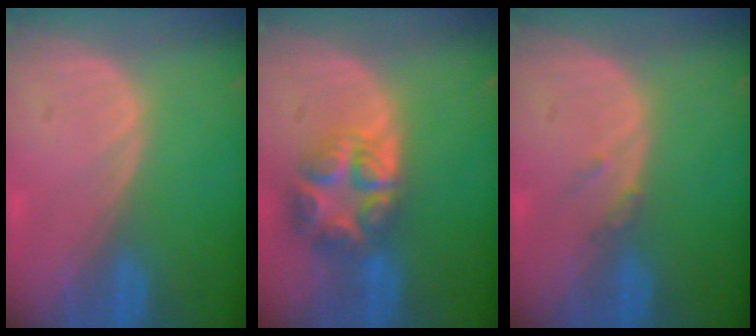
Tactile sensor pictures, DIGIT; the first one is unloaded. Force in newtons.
{"total": 8.1, "press": 7.0, "slide": 4.0}
{"total": 1.2, "press": 1.2, "slide": 0.3}